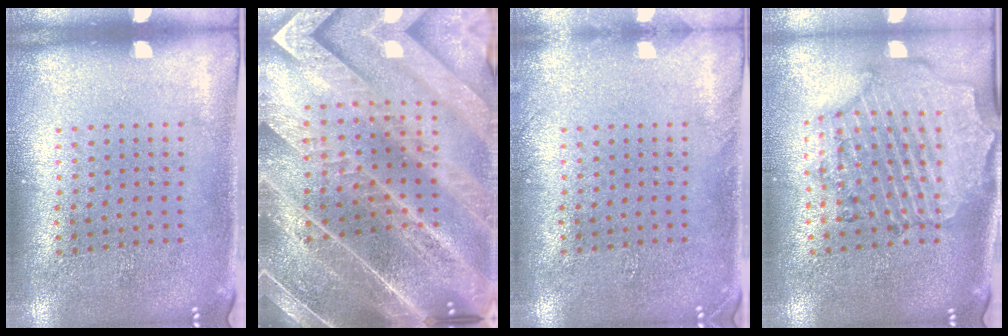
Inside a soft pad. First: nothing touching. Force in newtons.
{"total": 5.3, "press": 4.5, "slide": 2.6}
{"total": 0.9, "press": 0.8, "slide": 0.2}
{"total": 1.5, "press": 1.5, "slide": 0.3}